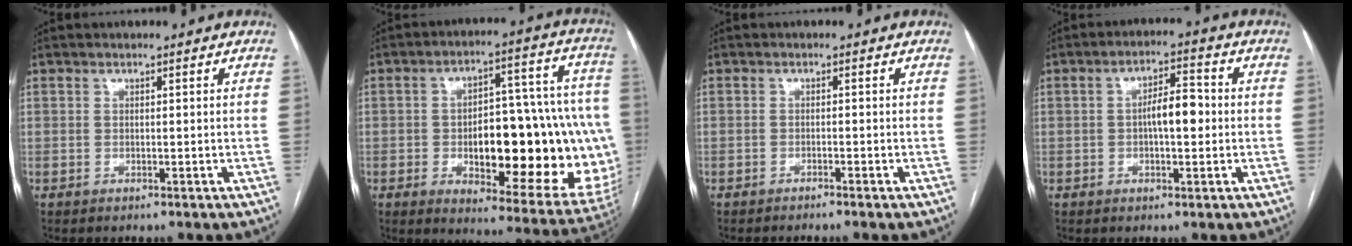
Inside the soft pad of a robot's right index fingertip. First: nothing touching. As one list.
[{"total": 27.2, "force": [-3.9, 9.3, 25.3], "torque": [-0.255, 0.033, -0.023]}, {"total": 1.8, "force": [-1.5, -0.4, 0.9], "torque": [-0.013, 0.004, -0.022]}, {"total": 5.7, "force": [-0.2, 1.9, 5.4], "torque": [-0.093, 0.015, -0.005]}]